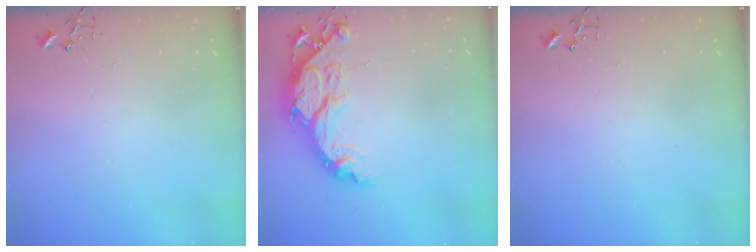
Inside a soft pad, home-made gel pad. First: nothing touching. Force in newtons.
{"total": 17.1, "press": 17.1, "slide": 0.7}
{"total": 0.0}